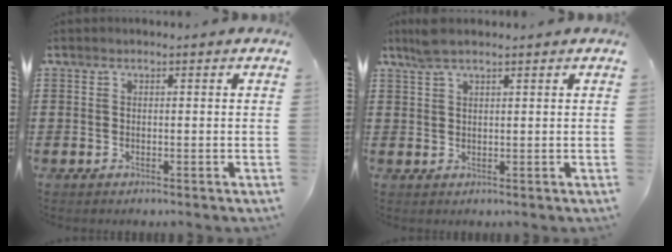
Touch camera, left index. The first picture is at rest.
{"total": 3.2, "force": [2.3, 0.7, 2.0], "torque": [-0.044, 0.004, 0.043]}